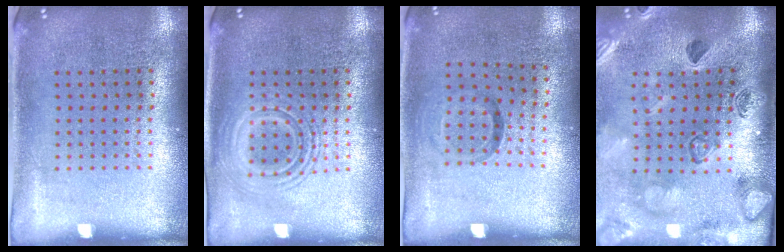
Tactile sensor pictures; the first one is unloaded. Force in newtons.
{"total": 1.9, "press": 1.9, "slide": 0.3}
{"total": 0.9, "press": 0.6, "slide": 0.8}
{"total": 2.5, "press": 2.4, "slide": 0.8}